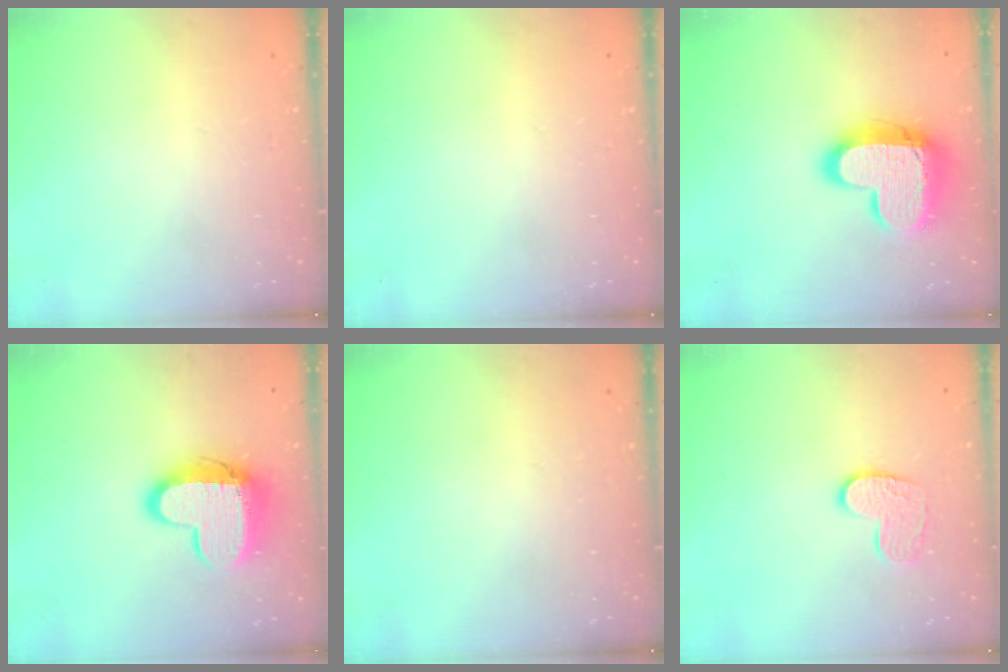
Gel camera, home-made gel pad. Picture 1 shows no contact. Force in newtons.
{"total": 0.0}
{"total": 17.1, "press": 17.0, "slide": 1.6}
{"total": 12.7, "press": 12.7, "slide": 0.9}
{"total": 0.0}
{"total": 9.5, "press": 9.5, "slide": 0.6}